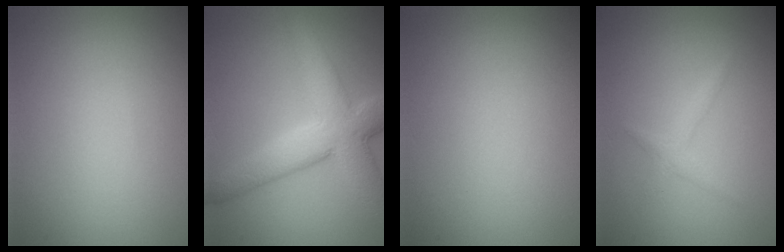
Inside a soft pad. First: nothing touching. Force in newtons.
{"total": 7.4, "press": 7.4, "slide": 0.3}
{"total": 0.0}
{"total": 1.2, "press": 1.2, "slide": 0.0}